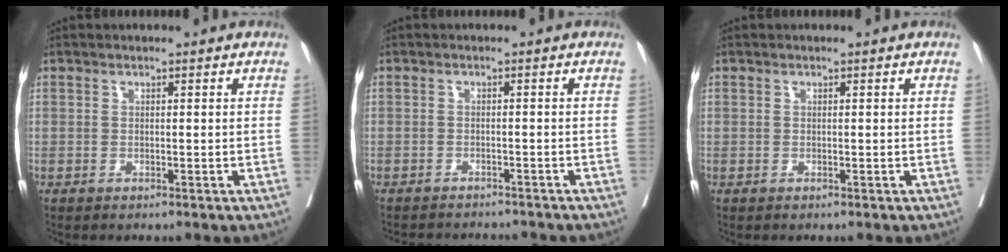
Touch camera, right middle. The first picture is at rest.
{"total": 7.8, "force": [-7.5, 0.8, 1.9], "torque": [-0.017, -0.005, -0.094]}
{"total": 0.0}